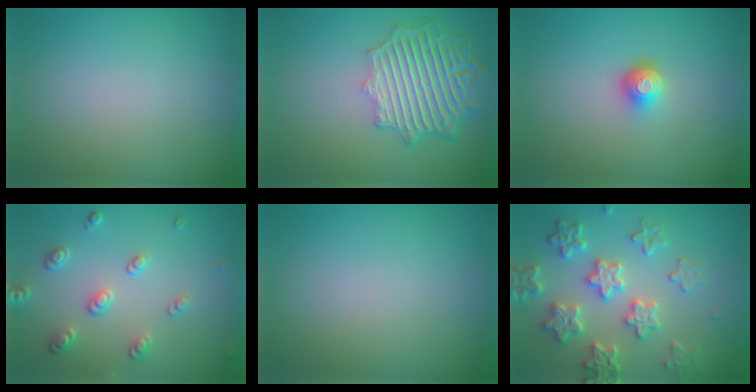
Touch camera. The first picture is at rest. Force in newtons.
{"total": 6.7, "press": 5.2, "slide": 4.3}
{"total": 2.3, "press": 1.5, "slide": 1.8}
{"total": 2.6, "press": 2.5, "slide": 0.7}
{"total": 0.0}
{"total": 5.9, "press": 5.8, "slide": 1.2}